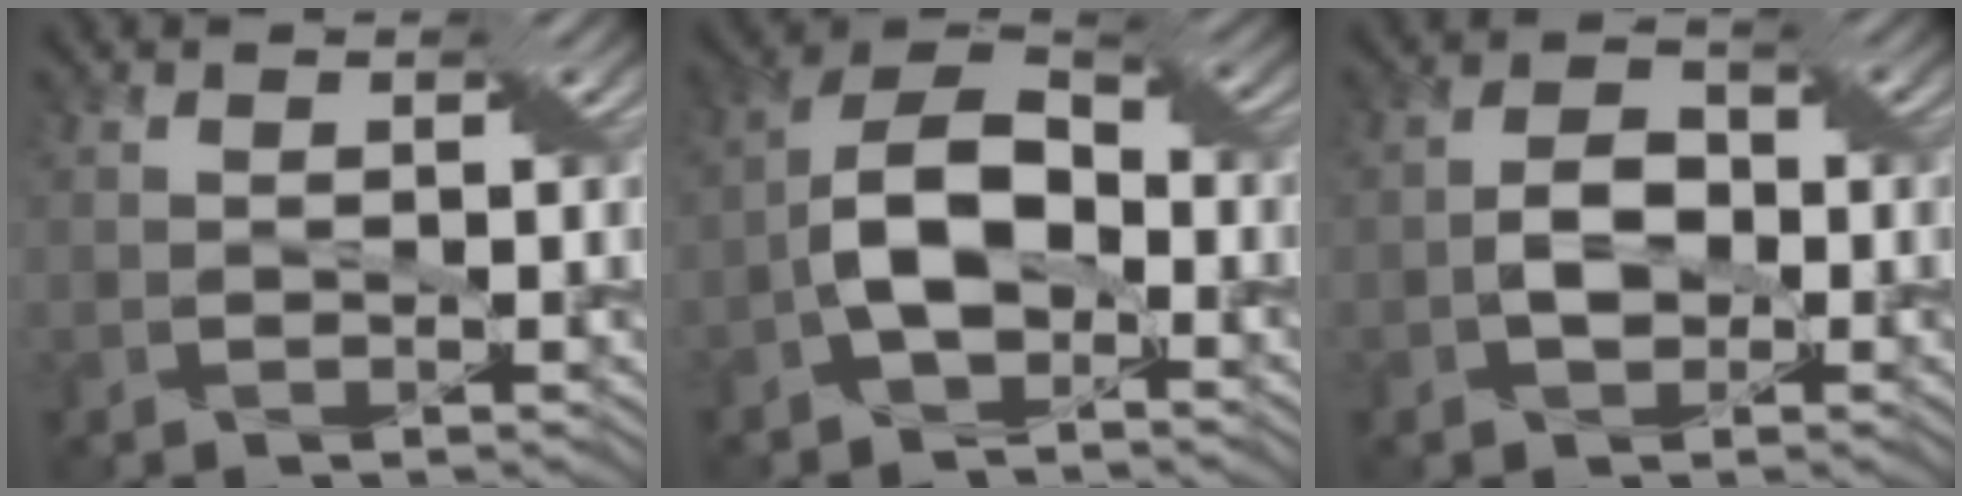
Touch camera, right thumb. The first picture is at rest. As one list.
[{"total": 8.0, "force": [-2.4, 4.7, 6.0], "torque": [-0.122, 0.011, -0.057]}, {"total": 3.5, "force": [-1.1, 2.5, 2.2], "torque": [-0.035, 0.004, -0.024]}]